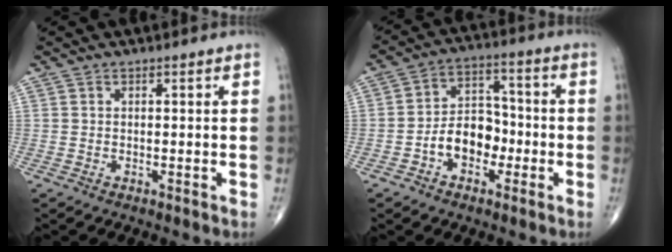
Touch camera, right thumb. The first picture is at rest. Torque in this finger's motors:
{"motor_torque": [1.36, 1.62, 0.90, -0.46, 0.07]}